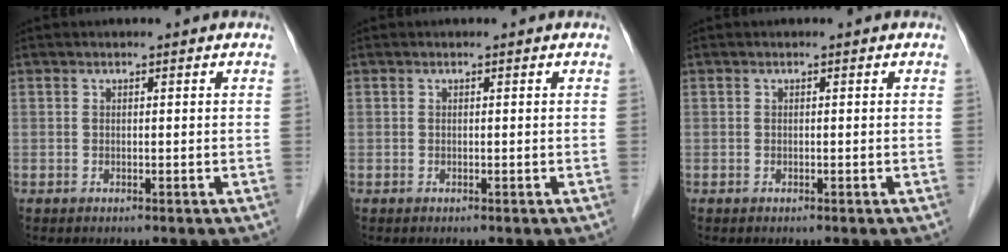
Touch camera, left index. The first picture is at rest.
{"total": 0.0}
{"total": 0.0}